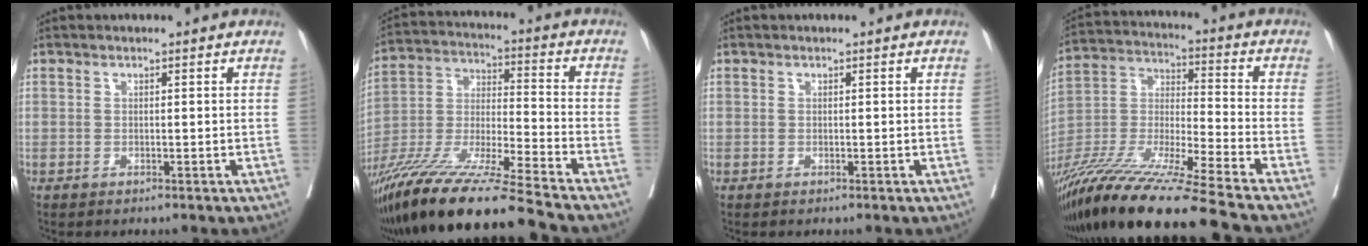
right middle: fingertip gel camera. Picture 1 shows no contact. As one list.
[{"total": 20.5, "force": [-16.6, -0.9, 11.9], "torque": [-0.262, -0.049, -0.311]}, {"total": 0.0}, {"total": 21.9, "force": [-18.0, -1.7, 12.3], "torque": [-0.269, -0.051, -0.335]}]